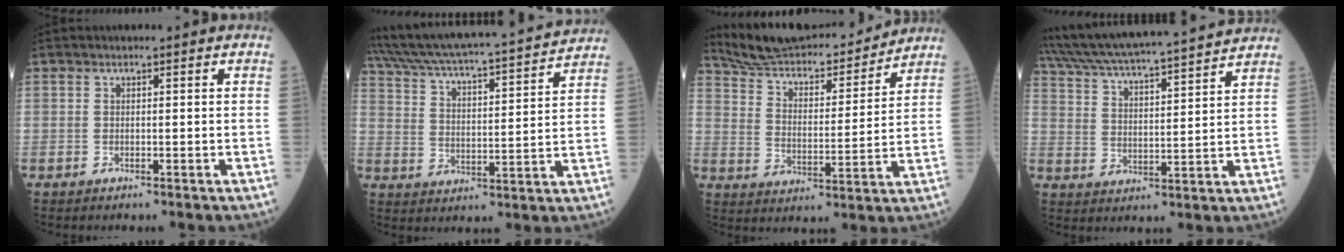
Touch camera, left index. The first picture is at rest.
{"total": 20.6, "force": [19.1, 1.0, 7.8], "torque": [-0.141, -0.004, 0.280]}
{"total": 19.8, "force": [18.6, 3.0, 6.1], "torque": [-0.098, -0.002, 0.282]}
{"total": 19.9, "force": [18.5, 0.3, 7.5], "torque": [-0.142, 0.012, 0.281]}